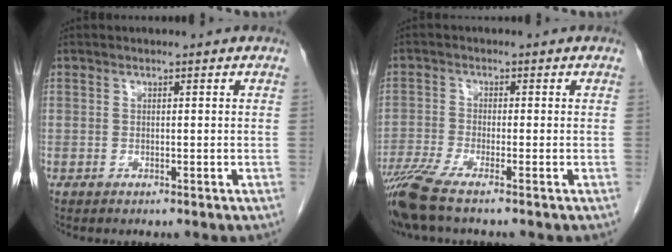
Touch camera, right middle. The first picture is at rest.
{"total": 6.6, "force": [-5.1, -0.2, 4.3], "torque": [-0.087, -0.017, -0.096]}